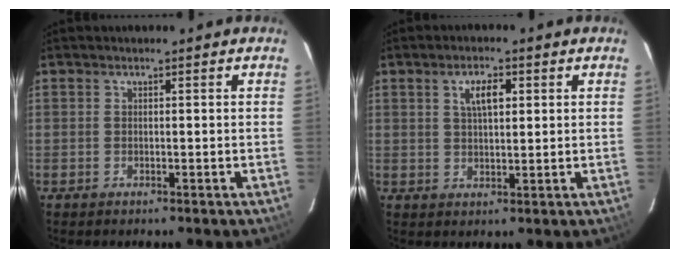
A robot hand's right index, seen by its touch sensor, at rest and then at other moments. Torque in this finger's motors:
{"motor_torque": [0.03, 0.02, 0.08, 0.04]}